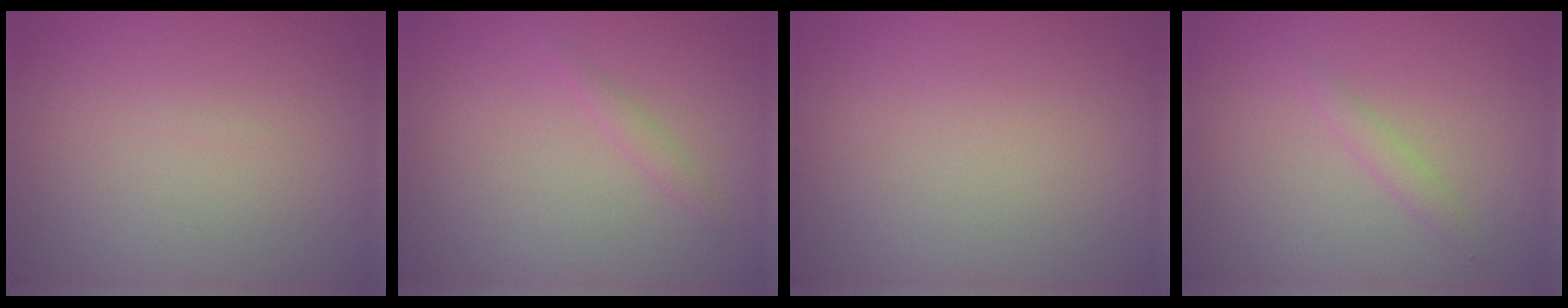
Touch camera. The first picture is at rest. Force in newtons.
{"total": 0.9, "press": 0.9, "slide": 0.1}
{"total": 0.0}
{"total": 1.0, "press": 1.0, "slide": 0.1}